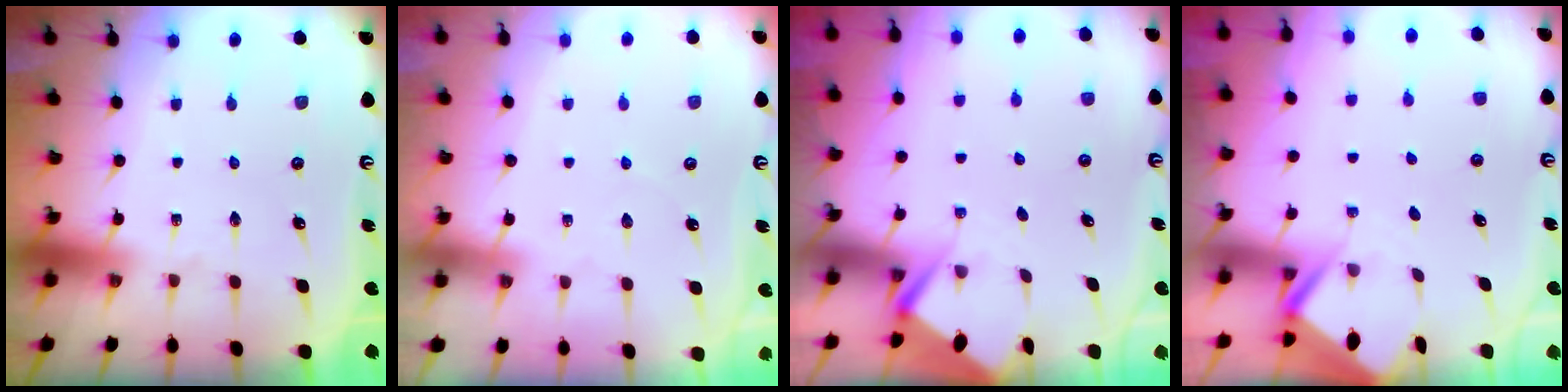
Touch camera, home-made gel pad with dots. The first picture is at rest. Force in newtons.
{"total": 2.6, "press": 2.6, "slide": 0.4}
{"total": 2.9, "press": 2.8, "slide": 0.4}
{"total": 3.1, "press": 3.1, "slide": 0.3}